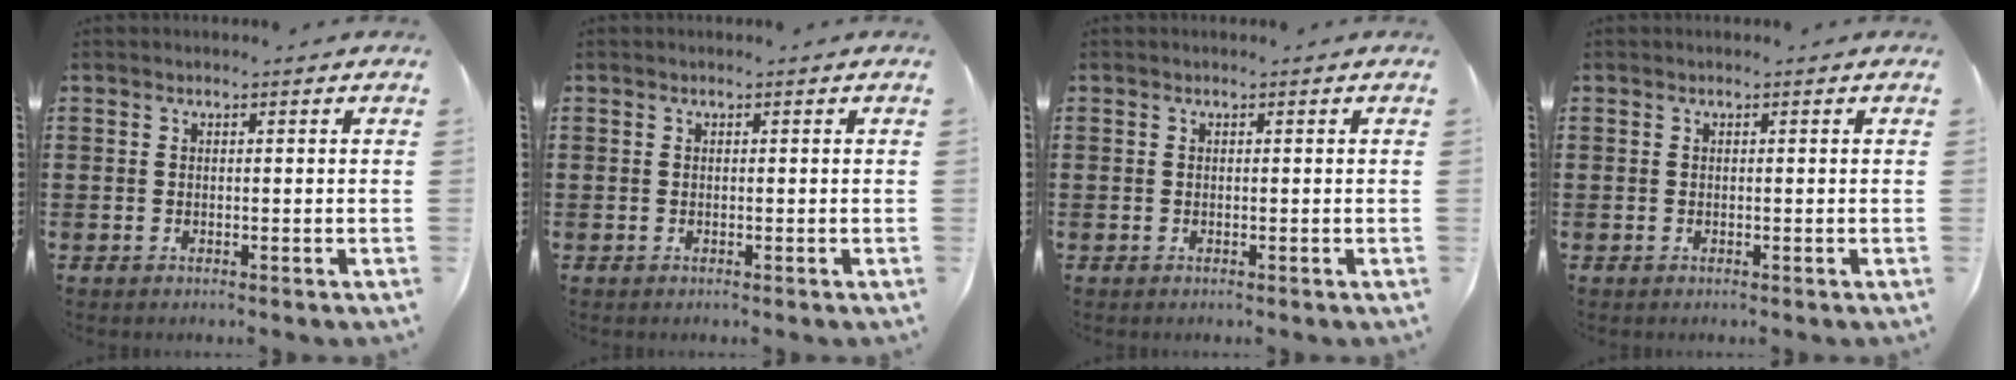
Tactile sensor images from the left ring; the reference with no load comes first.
{"total": 0.0}
{"total": 0.0}
{"total": 0.0}